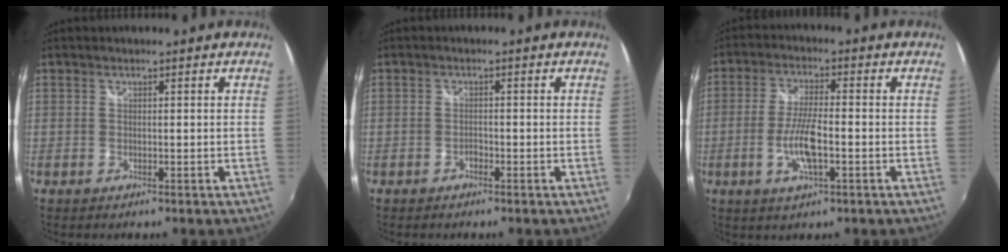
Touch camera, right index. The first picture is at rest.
{"total": 1.1, "force": [-0.9, 0.5, 0.3], "torque": [-0.009, 0.000, -0.016]}
{"total": 7.8, "force": [-2.3, 1.9, 7.2], "torque": [-0.148, -0.004, -0.045]}